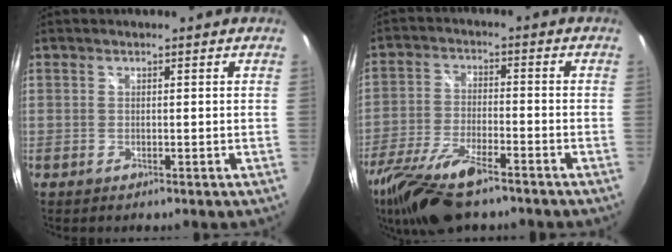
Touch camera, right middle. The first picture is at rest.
{"total": 15.5, "force": [-11.4, 4.4, 9.5], "torque": [-0.209, -0.037, -0.214]}